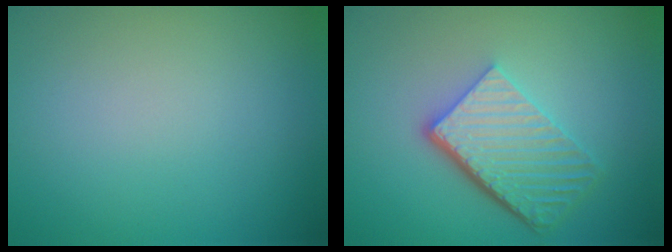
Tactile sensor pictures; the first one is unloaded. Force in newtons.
{"total": 5.7, "press": 3.9, "slide": 4.2}